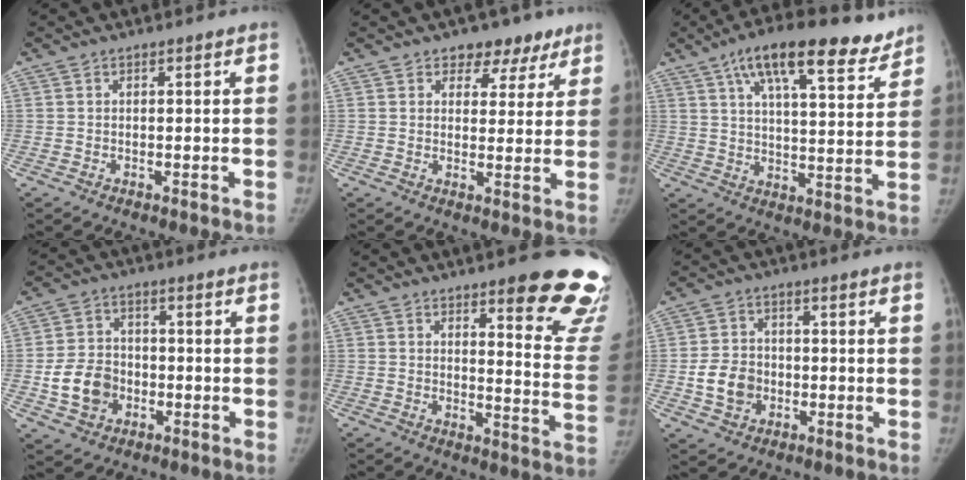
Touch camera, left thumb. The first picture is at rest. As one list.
[{"total": 7.2, "force": [4.7, 4.9, 2.4], "torque": [0.018, -0.015, 0.061]}, {"total": 17.8, "force": [11.5, 6.1, 12.2], "torque": [-0.157, -0.024, 0.180]}, {"total": 9.0, "force": [-2.5, 7.4, 4.5], "torque": [-0.061, 0.018, -0.041]}, {"total": 17.8, "force": [12.1, 3.8, 12.5], "torque": [-0.116, -0.083, 0.142]}, {"total": 7.3, "force": [-1.6, 6.1, 3.7], "torque": [-0.045, 0.011, -0.028]}]